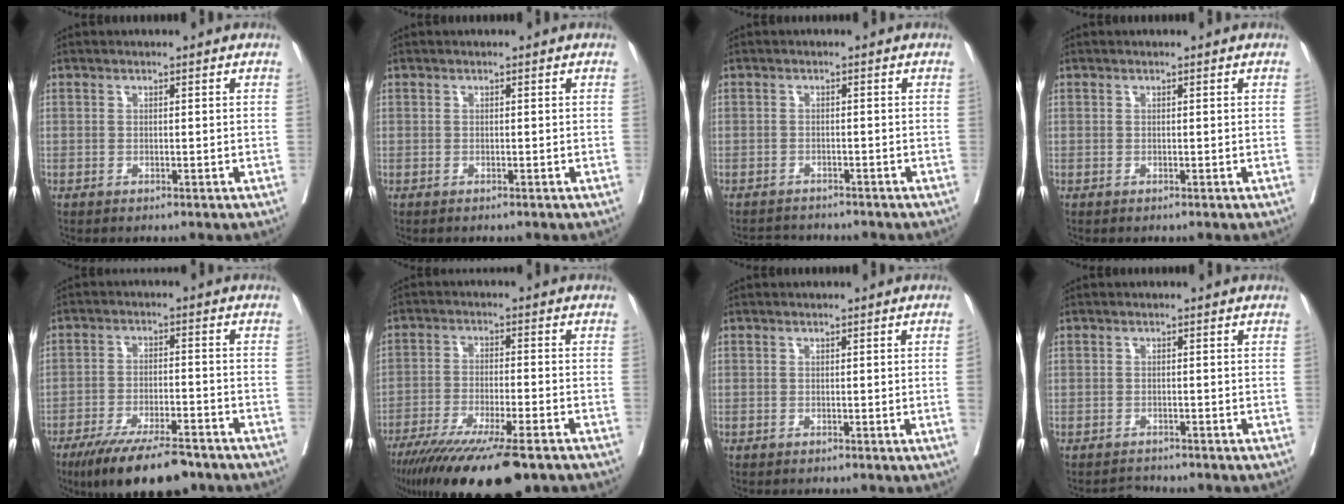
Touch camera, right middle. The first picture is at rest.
{"total": 0.0}
{"total": 3.8, "force": [-3.7, 0.9, 0.1], "torque": [0.002, -0.008, -0.058]}
{"total": 0.0}
{"total": 13.3, "force": [-10.2, 3.2, 7.9], "torque": [-0.124, -0.018, -0.164]}
{"total": 18.0, "force": [-13.7, 2.2, 11.5], "torque": [-0.169, -0.044, -0.217]}
{"total": 1.3, "force": [-0.2, -0.5, 1.2], "torque": [-0.011, -0.001, -0.001]}
{"total": 1.5, "force": [-1.4, 0.3, -0.5], "torque": [0.006, -0.007, -0.022]}